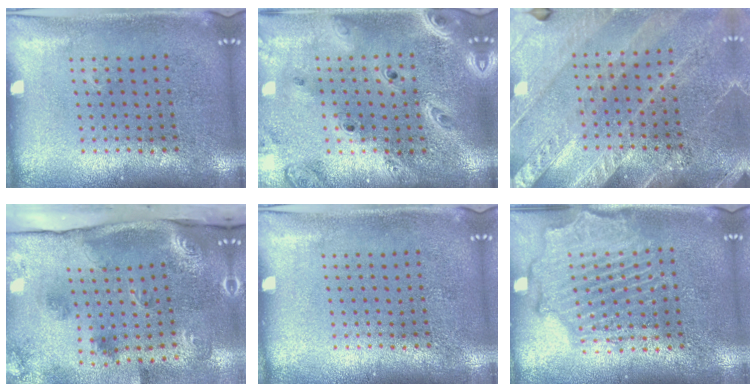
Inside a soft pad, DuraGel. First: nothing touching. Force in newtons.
{"total": 2.9, "press": 2.5, "slide": 1.6}
{"total": 3.0, "press": 2.8, "slide": 1.3}
{"total": 3.2, "press": 2.0, "slide": 2.5}
{"total": 0.0}
{"total": 2.1, "press": 2.1, "slide": 0.4}